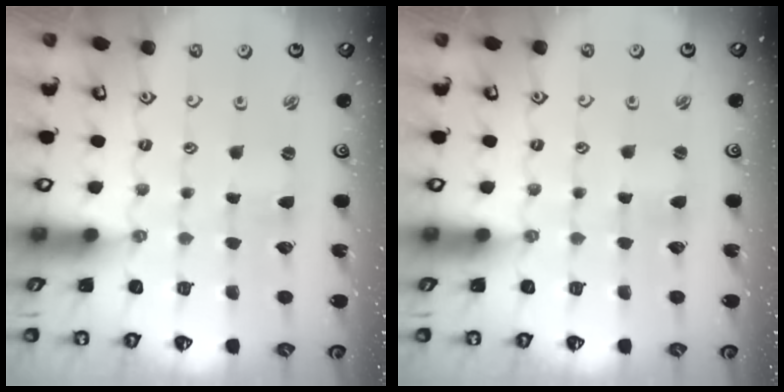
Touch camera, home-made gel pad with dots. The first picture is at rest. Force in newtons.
{"total": 0.9, "press": 0.8, "slide": 0.1}